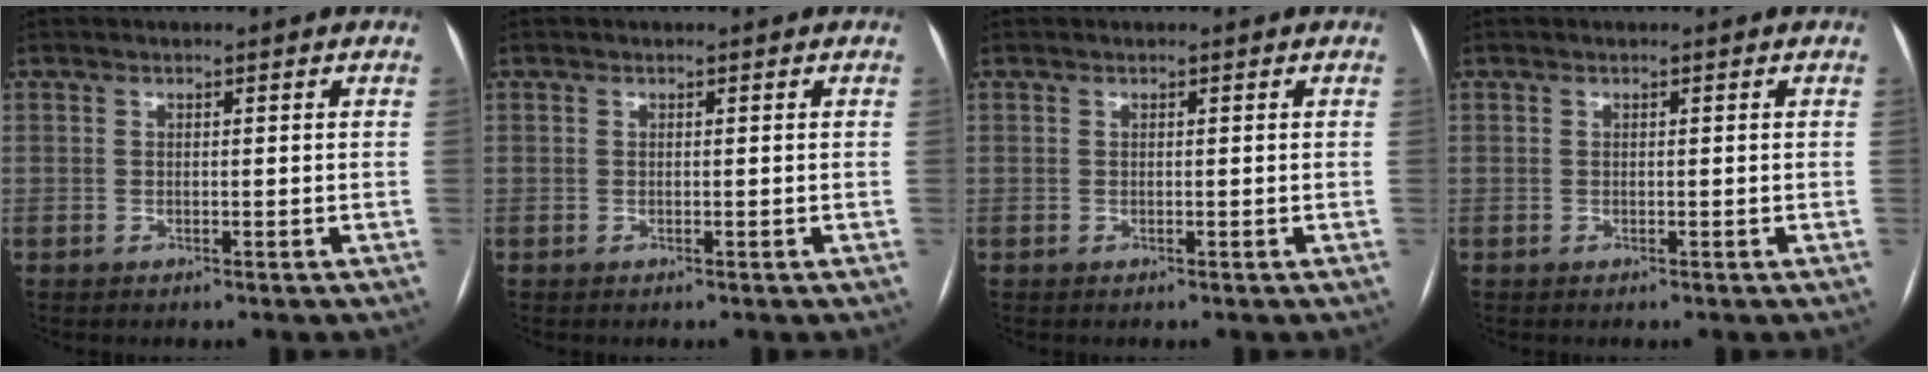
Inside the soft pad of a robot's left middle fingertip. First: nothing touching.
{"total": 0.0}
{"total": 0.0}
{"total": 0.0}